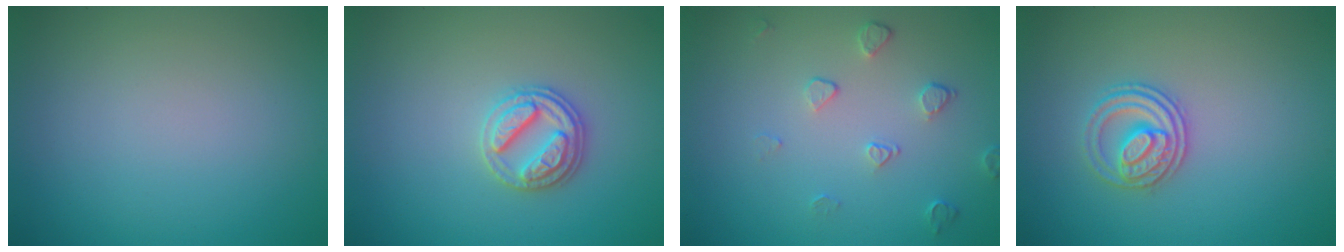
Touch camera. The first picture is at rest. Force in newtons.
{"total": 2.8, "press": 2.8, "slide": 0.5}
{"total": 1.6, "press": 1.1, "slide": 1.2}
{"total": 2.8, "press": 2.6, "slide": 1.1}